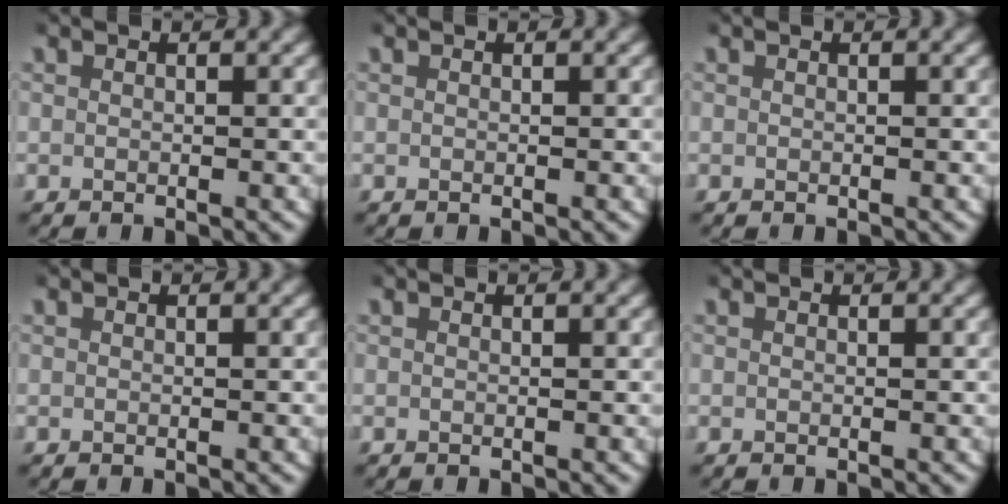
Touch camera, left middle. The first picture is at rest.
{"total": 0.0}
{"total": 0.0}
{"total": 0.0}
{"total": 0.0}
{"total": 0.0}